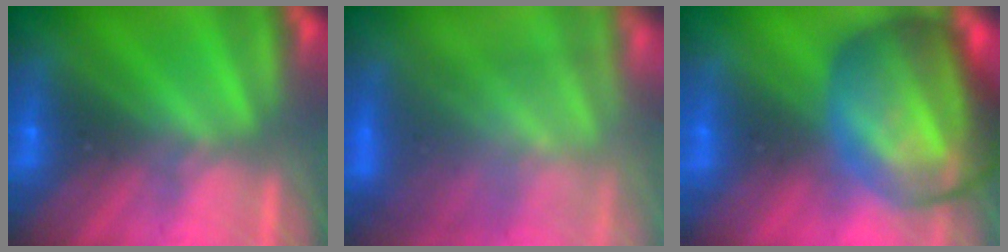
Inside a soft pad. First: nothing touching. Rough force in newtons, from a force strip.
{"total": 4.7}
{"total": 9.0}